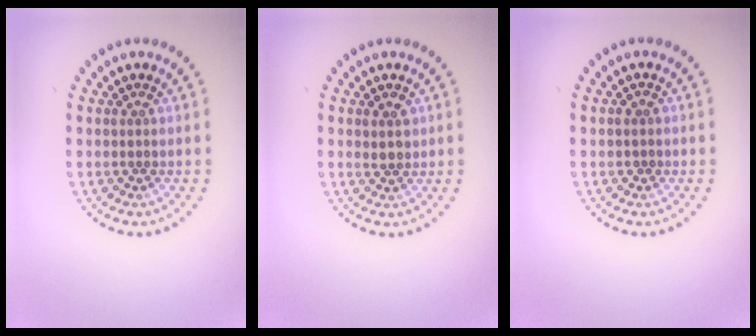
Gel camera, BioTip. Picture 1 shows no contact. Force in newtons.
{"total": 1.5, "press": 1.3, "slide": 0.8}
{"total": 0.8, "press": 0.7, "slide": 0.2}